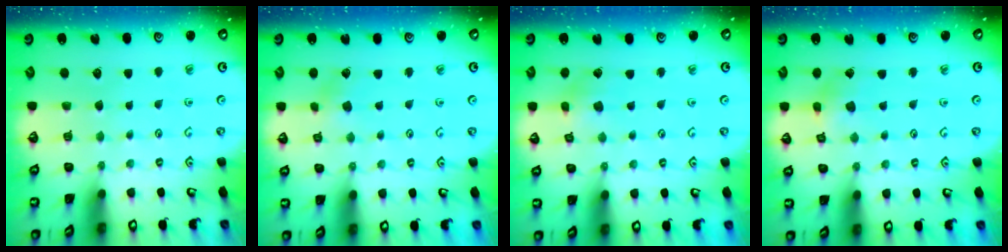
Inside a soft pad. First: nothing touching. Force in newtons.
{"total": 1.8, "press": 1.8, "slide": 0.4}
{"total": 2.8, "press": 2.8, "slide": 0.4}
{"total": 2.5, "press": 2.5, "slide": 0.3}